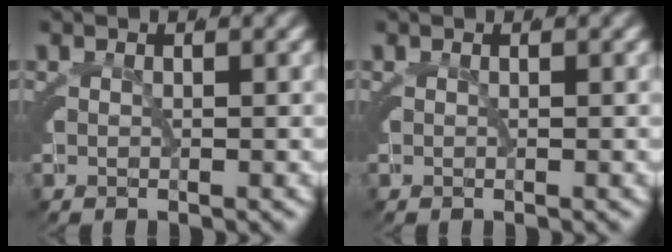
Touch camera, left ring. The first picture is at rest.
{"total": 0.0}